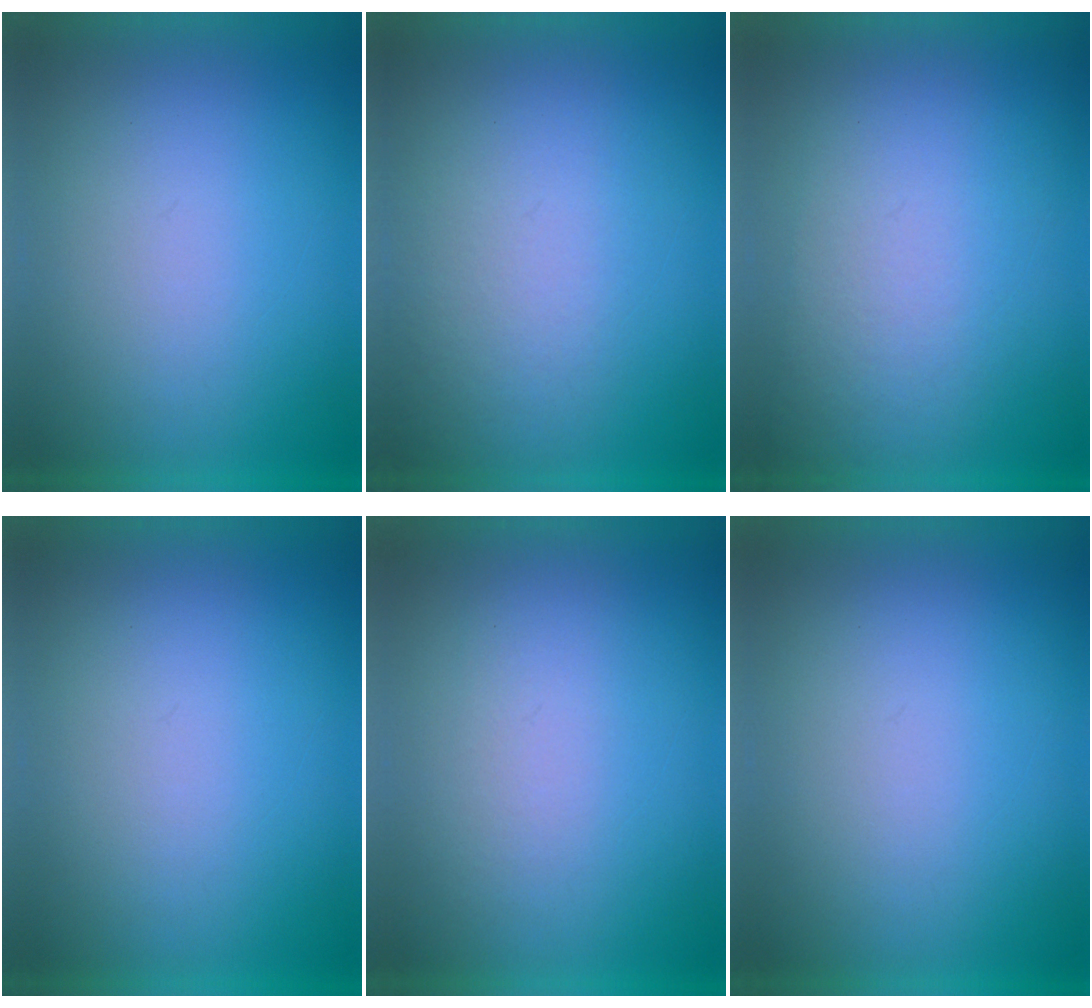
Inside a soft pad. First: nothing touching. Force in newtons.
{"total": 4.4}
{"total": 3.9}
{"total": 0.0}
{"total": 1.5}
{"total": 0.0}